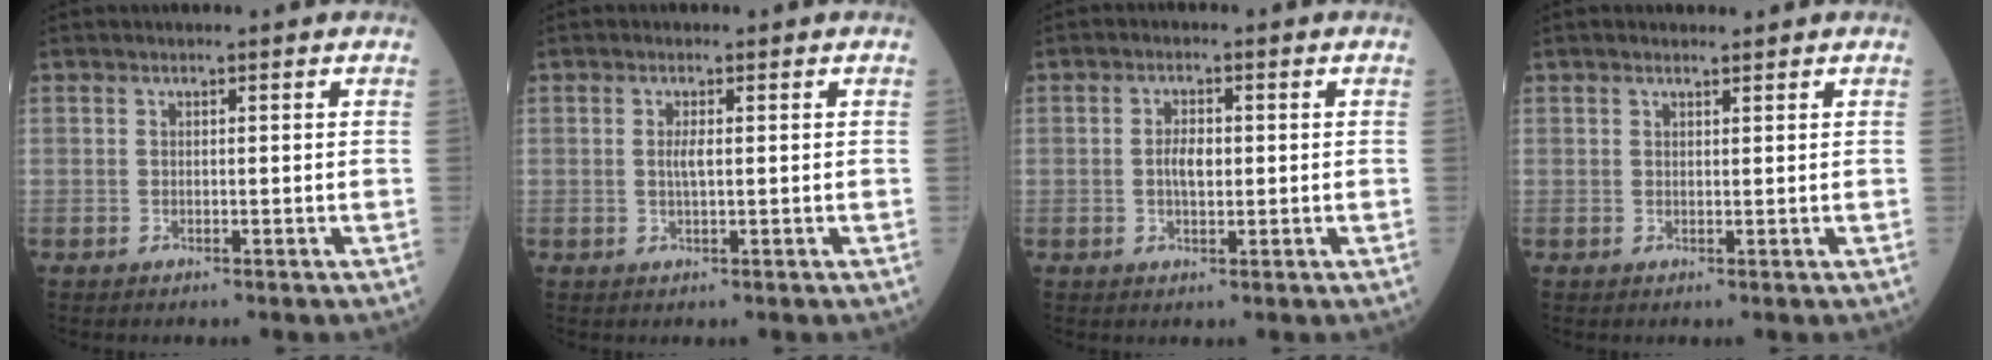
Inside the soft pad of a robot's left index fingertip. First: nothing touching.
{"total": 1.5, "force": [0.2, 0.2, 1.5], "torque": [-0.034, 0.000, 0.004]}
{"total": 3.0, "force": [0.0, 1.3, 2.7], "torque": [-0.054, 0.005, -0.001]}
{"total": 1.0, "force": [0.9, 0.2, 0.4], "torque": [-0.013, 0.005, 0.016]}